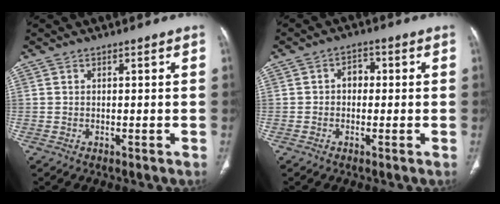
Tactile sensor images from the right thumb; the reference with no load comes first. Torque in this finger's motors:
{"motor_torque": [0.19, 0.11, 0.40, -0.02, 0.02]}